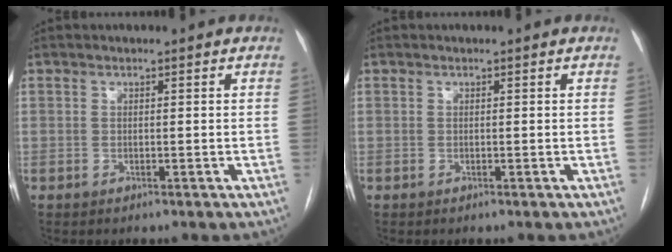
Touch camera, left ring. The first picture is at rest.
{"total": 0.0}